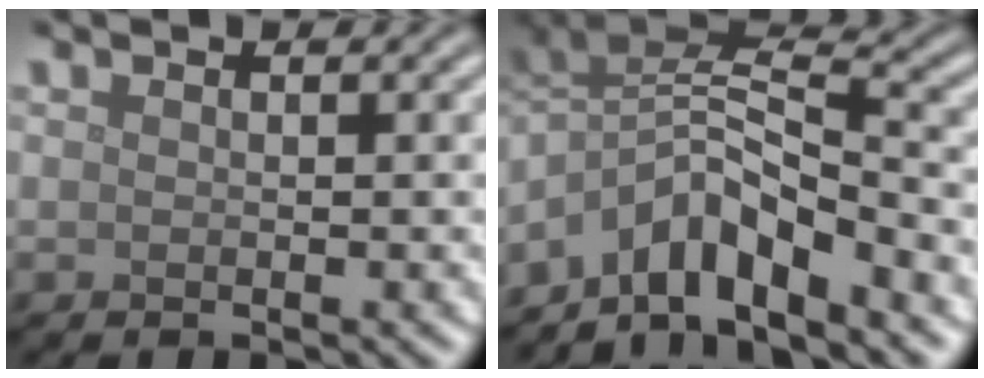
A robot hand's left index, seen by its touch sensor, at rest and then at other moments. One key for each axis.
{"total": 6.9, "fx": -4.5, "fy": 2.2, "fz": 4.7, "tx": -0.071, "ty": 0.010, "tz": -0.095}